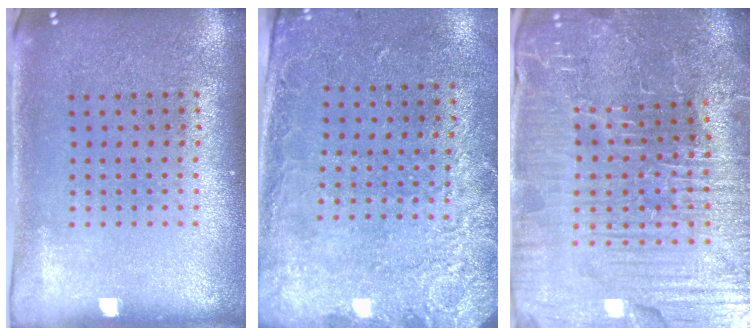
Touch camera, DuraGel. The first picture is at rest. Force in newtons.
{"total": 2.6, "press": 1.9, "slide": 1.8}
{"total": 5.5, "press": 5.3, "slide": 1.5}